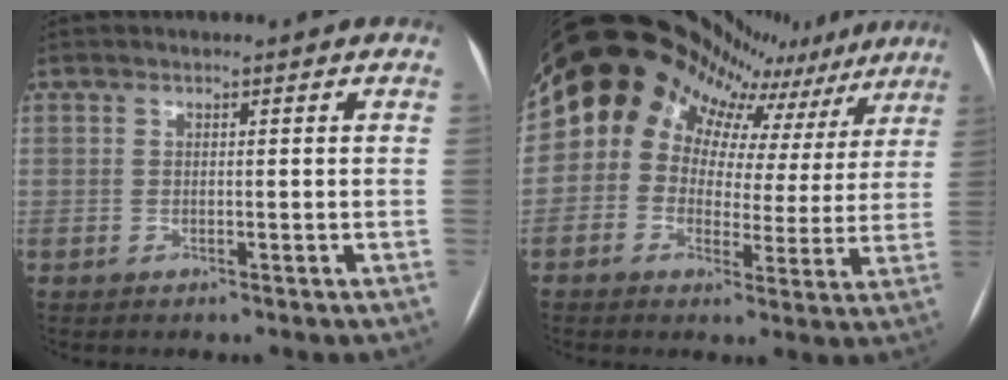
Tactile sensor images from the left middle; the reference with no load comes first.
{"total": 20.7, "force": [15.6, 11.8, 6.9], "torque": [-0.110, 0.070, 0.177]}